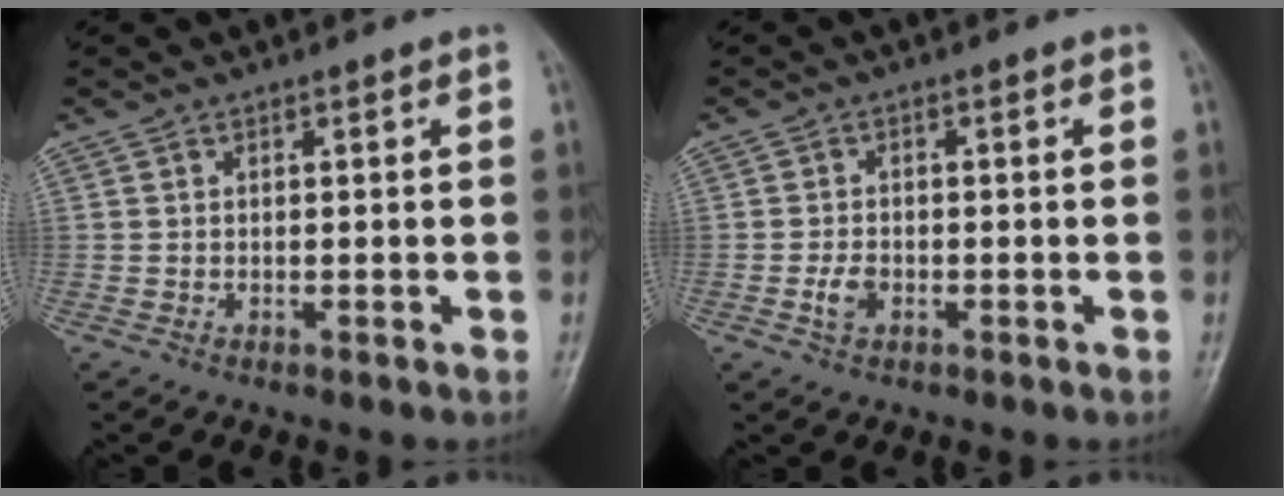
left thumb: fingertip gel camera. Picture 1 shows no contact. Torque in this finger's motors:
{"motor_torque": [0.03, 0.04, 0.21, 0.03, 0.03]}